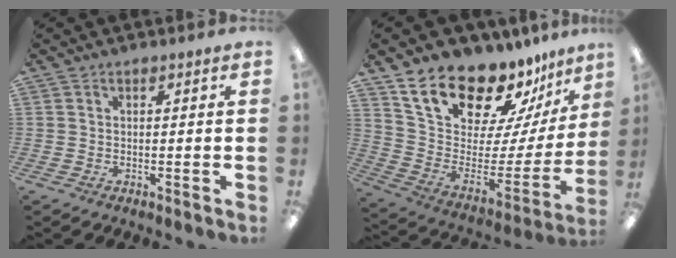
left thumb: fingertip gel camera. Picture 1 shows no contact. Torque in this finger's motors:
{"motor_torque": [2.00, 2.12, 1.37, -1.40, 0.12]}